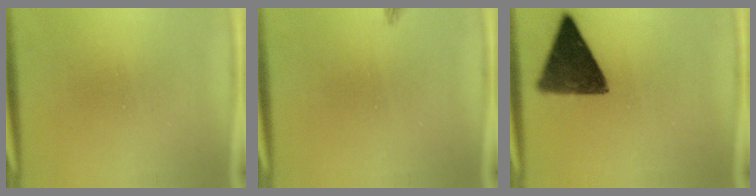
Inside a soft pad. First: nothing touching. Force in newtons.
{"total": 0.9}
{"total": 11.8}